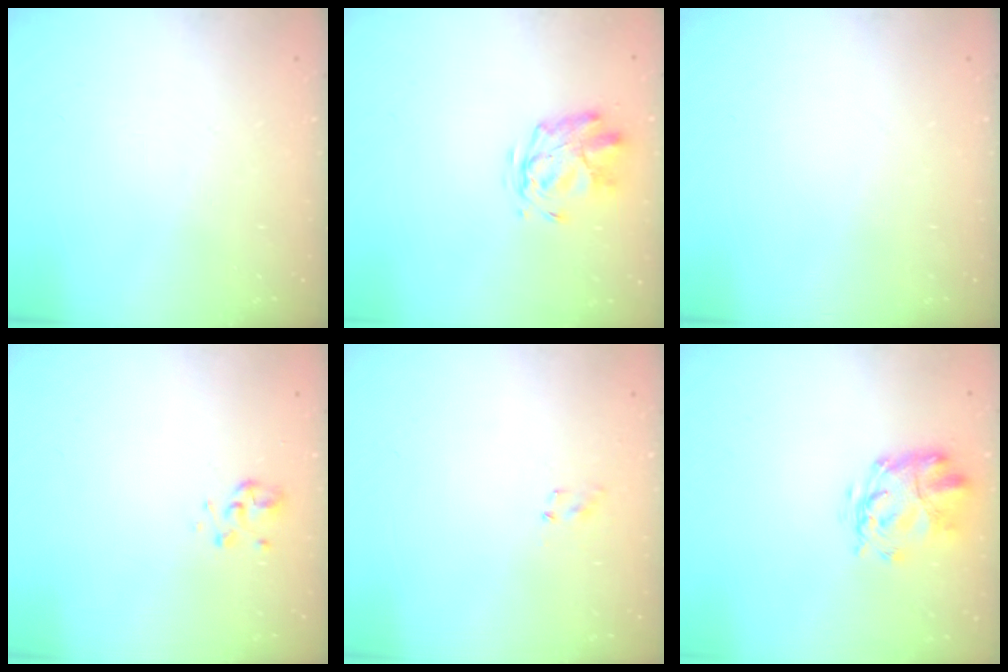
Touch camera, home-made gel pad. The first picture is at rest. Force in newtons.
{"total": 2.9, "press": 2.5, "slide": 1.4}
{"total": 0.0}
{"total": 4.3, "press": 4.2, "slide": 0.7}
{"total": 3.2, "press": 2.8, "slide": 1.4}
{"total": 3.8, "press": 3.4, "slide": 1.7}